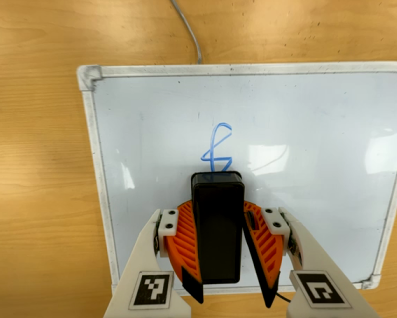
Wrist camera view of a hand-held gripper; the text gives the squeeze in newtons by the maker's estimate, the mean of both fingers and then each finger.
{"total": 7.8, "left": 8.0, "right": 7.5}